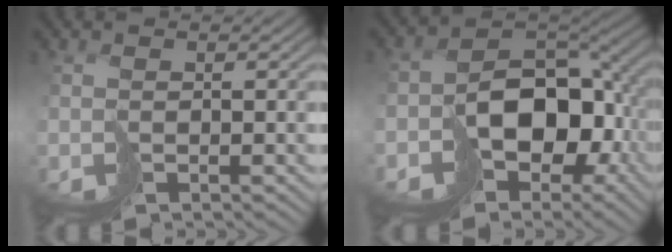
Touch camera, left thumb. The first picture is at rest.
{"total": 12.2, "force": [-3.9, 8.6, 7.8], "torque": [-0.106, -0.027, -0.063]}